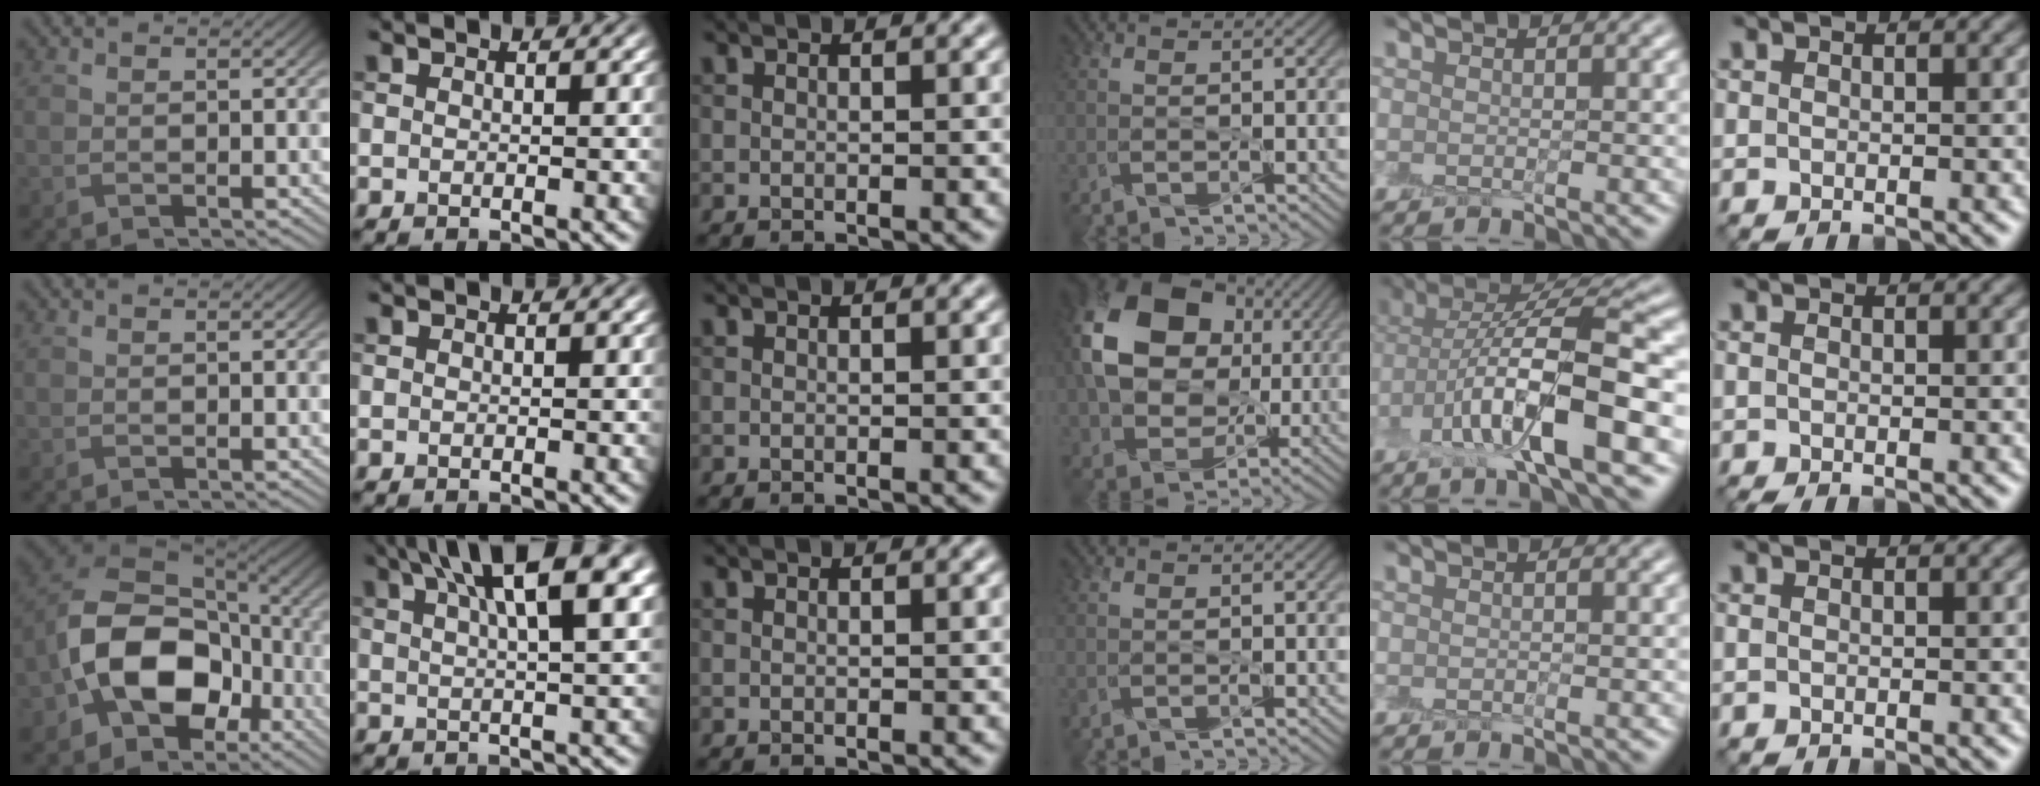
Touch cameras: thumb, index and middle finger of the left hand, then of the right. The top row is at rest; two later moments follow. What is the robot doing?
{"motion": "peel", "object": "shipping label"}